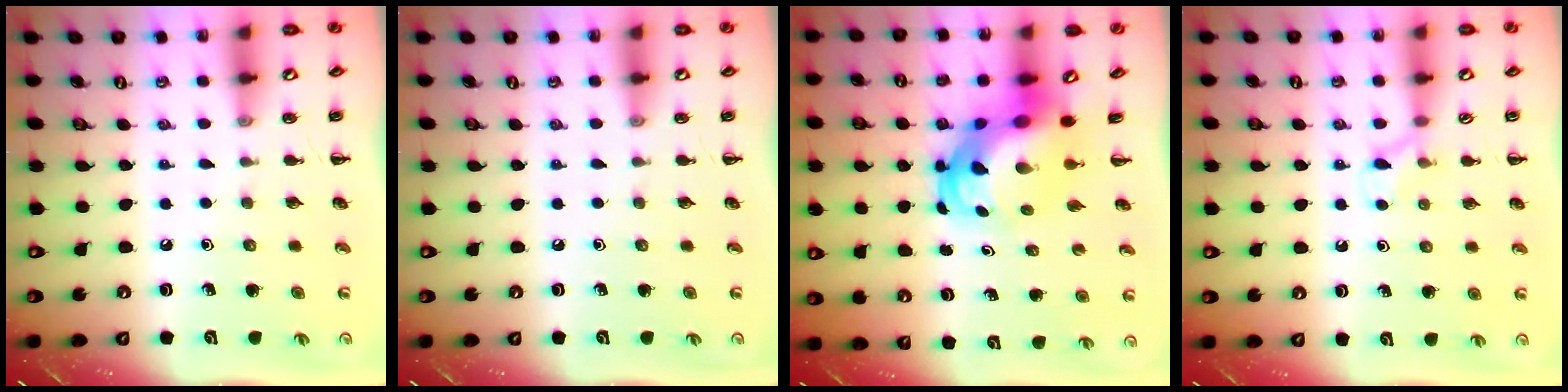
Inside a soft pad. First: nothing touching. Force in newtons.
{"total": 0.0}
{"total": 7.7, "press": 7.4, "slide": 2.3}
{"total": 4.1, "press": 3.8, "slide": 1.4}